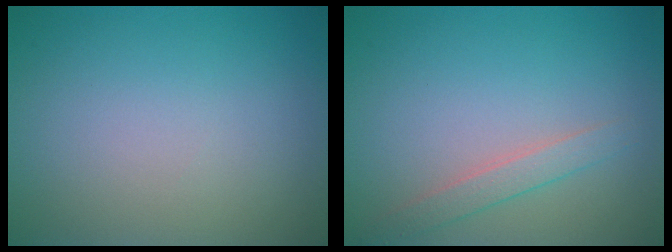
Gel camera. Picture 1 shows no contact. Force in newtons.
{"total": 1.7, "press": 1.7, "slide": 0.1}